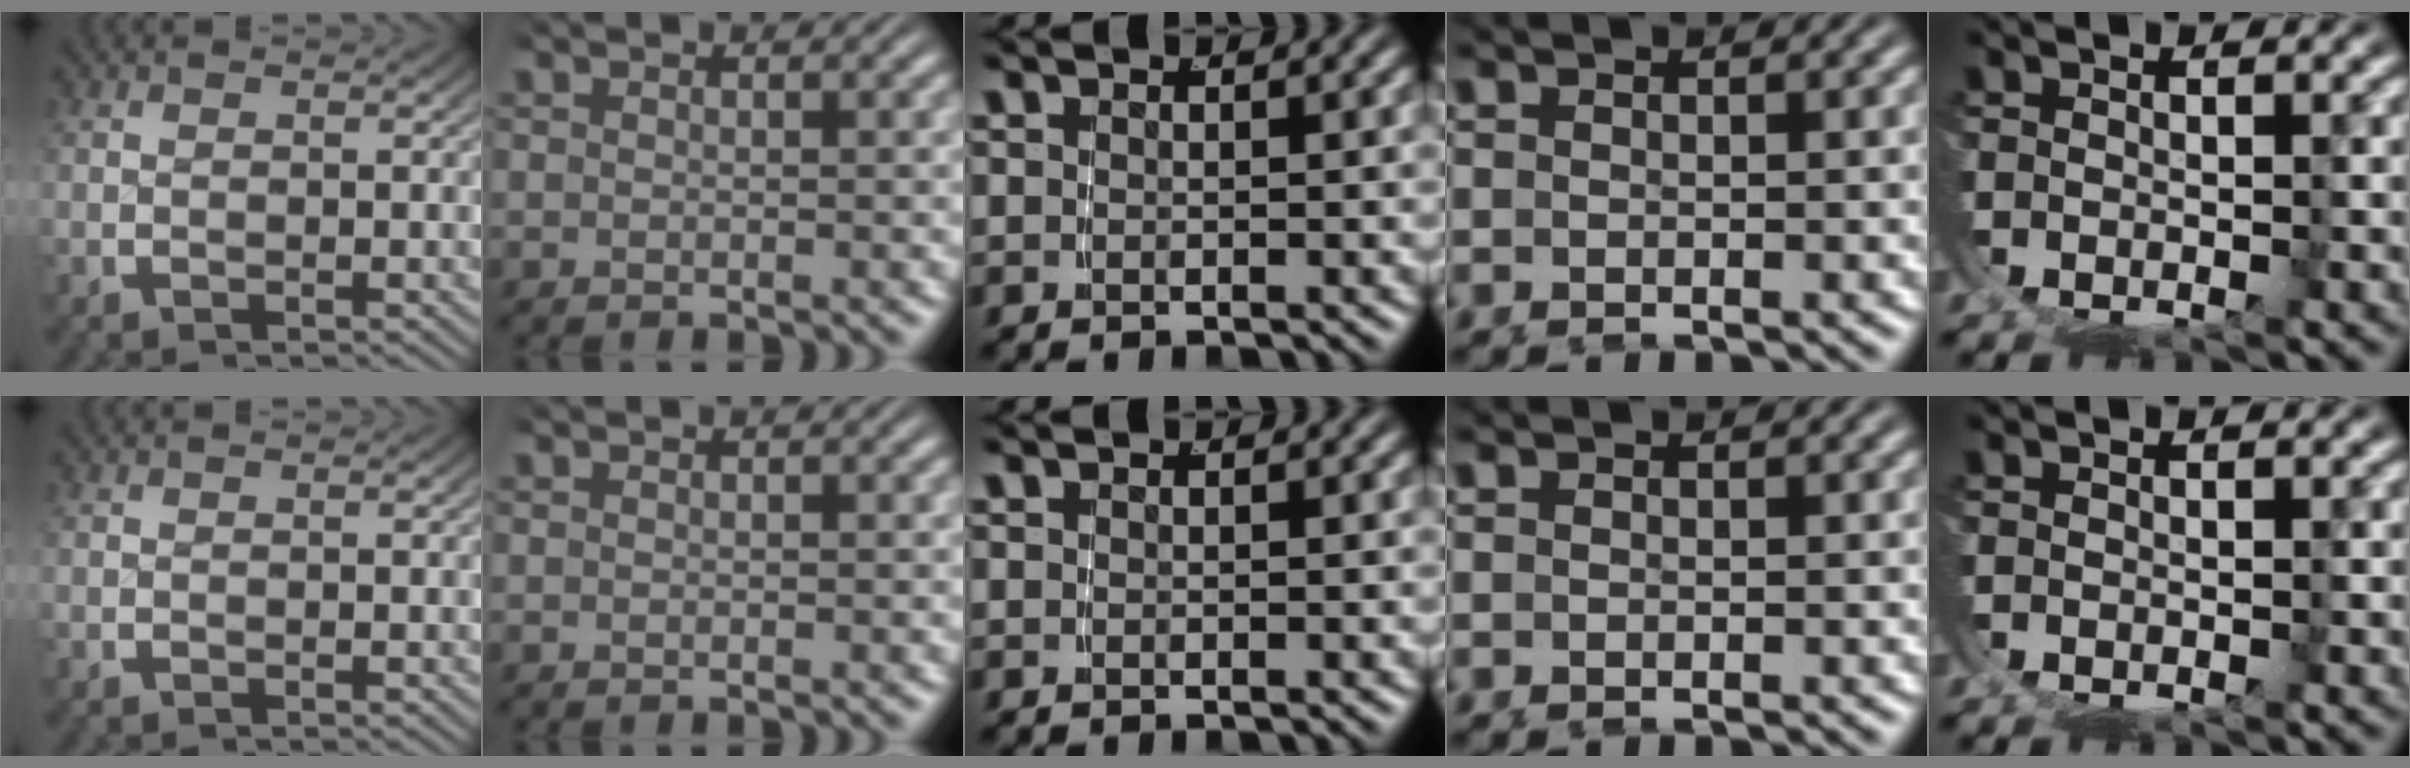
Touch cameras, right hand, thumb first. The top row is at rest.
{}